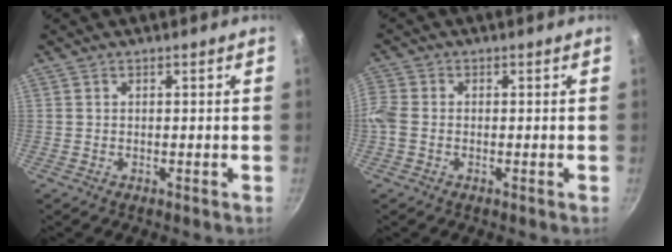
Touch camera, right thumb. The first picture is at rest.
{"total": 3.6, "force": [-1.1, 2.6, 2.1], "torque": [-0.053, 0.004, -0.034]}